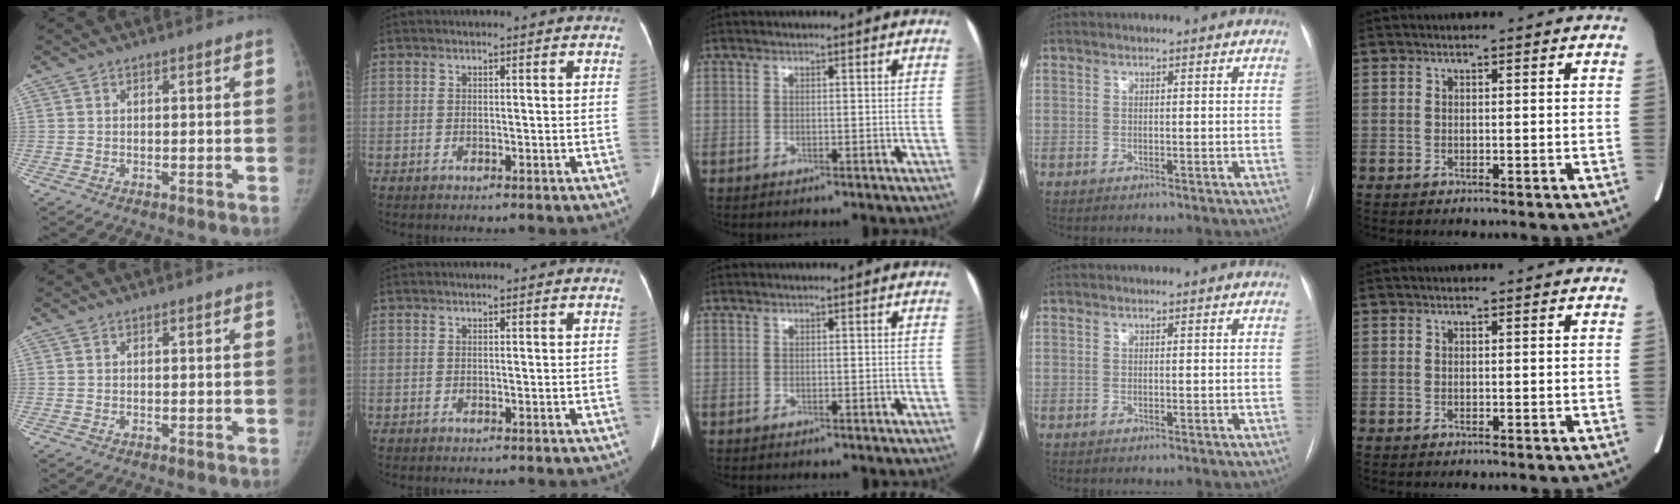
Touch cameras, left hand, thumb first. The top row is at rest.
{}